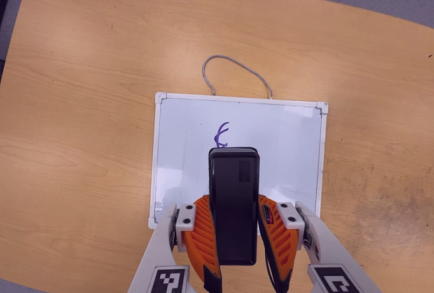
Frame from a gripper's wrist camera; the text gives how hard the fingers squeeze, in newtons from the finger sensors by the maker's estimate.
{"total": 7.5, "left": 5.6, "right": 9.5}